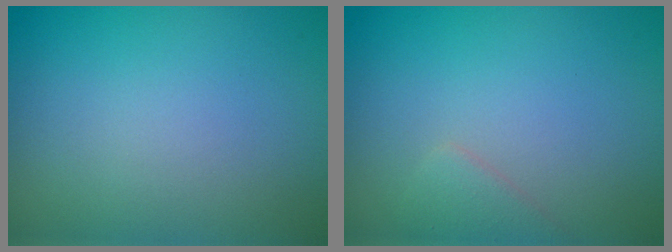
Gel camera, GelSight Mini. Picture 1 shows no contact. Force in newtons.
{"total": 1.3, "press": 1.3, "slide": 0.1}